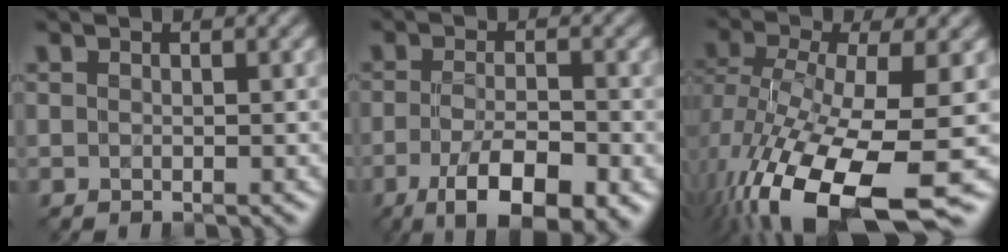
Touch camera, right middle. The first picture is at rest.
{"total": 7.9, "force": [-3.9, 2.5, 6.3], "torque": [-0.110, -0.010, -0.062]}
{"total": 14.0, "force": [-5.6, 5.2, 11.8], "torque": [-0.236, -0.032, -0.086]}